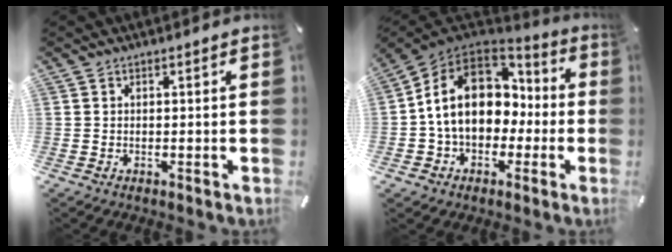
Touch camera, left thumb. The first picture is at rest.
{"total": 17.2, "force": [0.8, 13.6, 10.5], "torque": [-0.206, 0.015, 0.017]}